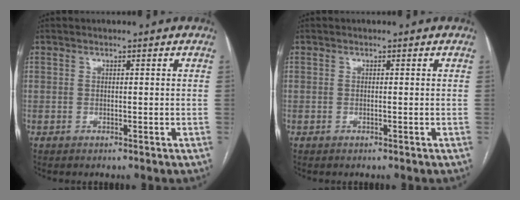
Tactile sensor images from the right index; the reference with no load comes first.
{"total": 0.0}